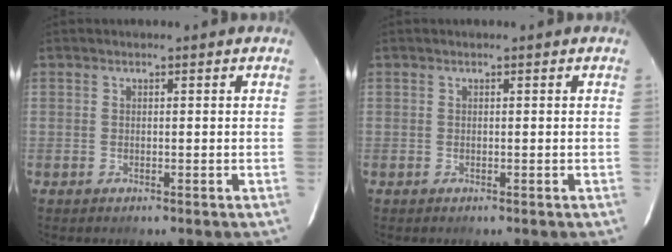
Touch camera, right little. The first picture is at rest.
{"total": 0.0}